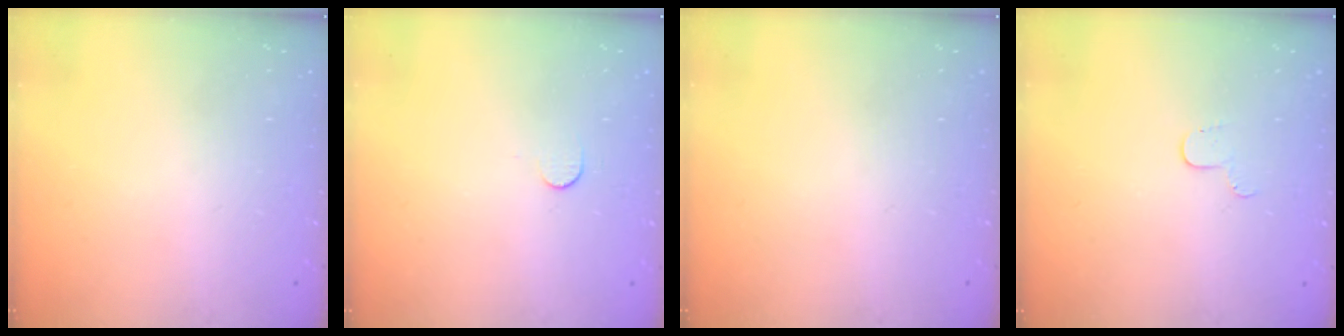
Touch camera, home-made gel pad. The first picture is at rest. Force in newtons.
{"total": 3.7, "press": 3.7, "slide": 0.4}
{"total": 0.0}
{"total": 4.2, "press": 4.2, "slide": 0.4}